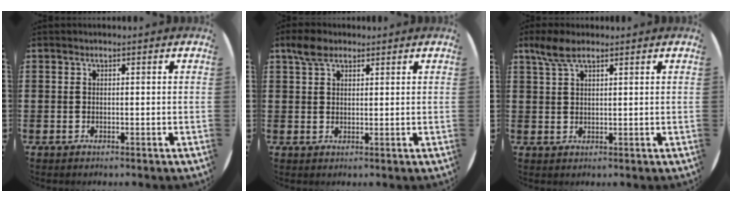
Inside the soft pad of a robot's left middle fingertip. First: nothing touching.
{"total": 3.0, "force": [2.2, 1.6, 1.3], "torque": [-0.021, 0.004, 0.040]}
{"total": 3.9, "force": [2.7, 1.3, 2.4], "torque": [-0.045, 0.002, 0.048]}